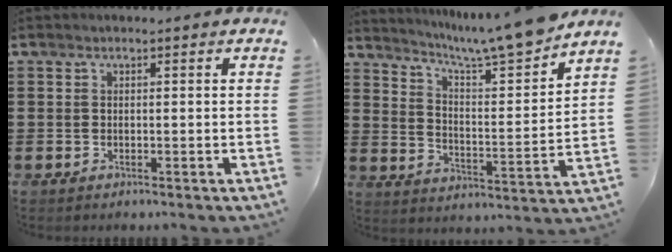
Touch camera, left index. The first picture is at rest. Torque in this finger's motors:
{"motor_torque": [1.40, -0.74, 0.56, 0.08]}